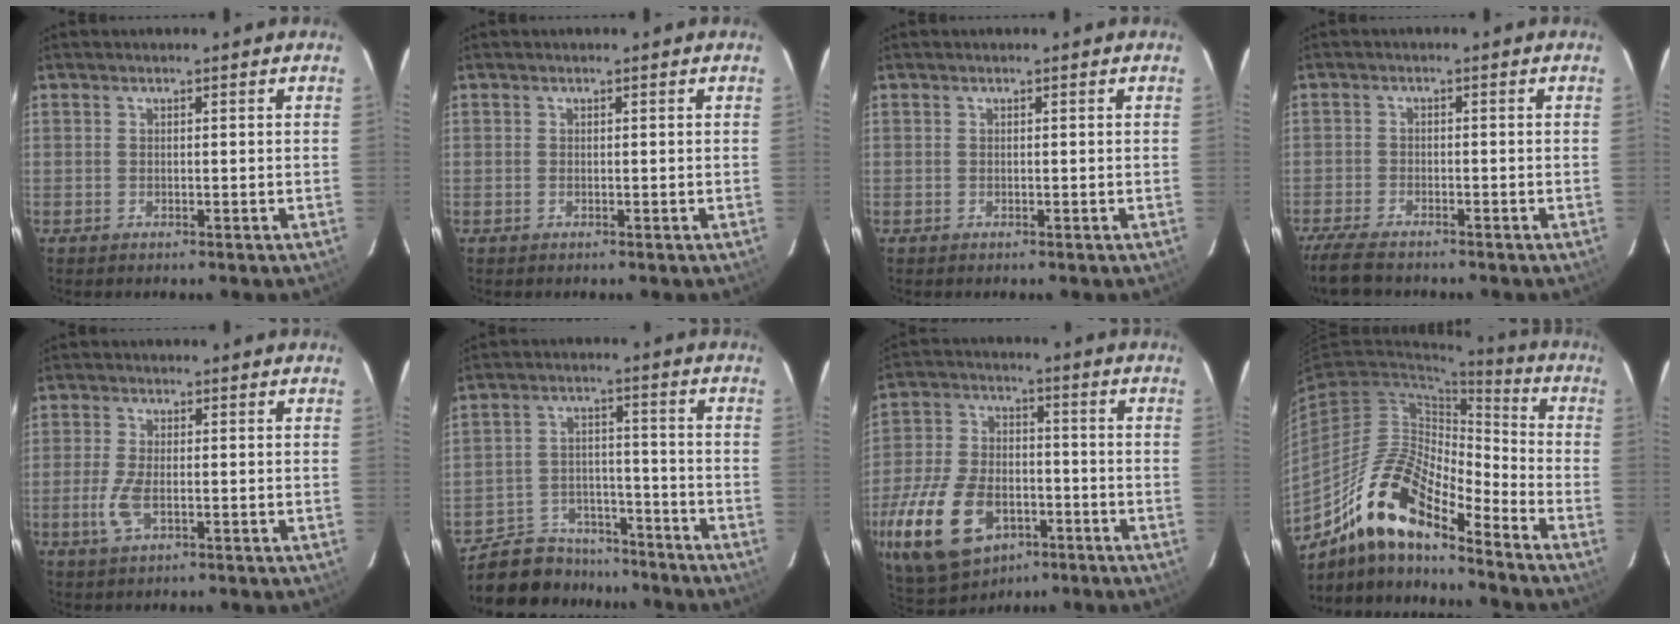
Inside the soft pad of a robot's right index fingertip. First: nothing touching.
{"total": 0.0}
{"total": 0.0}
{"total": 8.3, "force": [-7.0, 2.3, 3.8], "torque": [-0.108, -0.030, -0.130]}
{"total": 5.2, "force": [-1.5, 2.2, 4.5], "torque": [-0.104, -0.005, -0.030]}
{"total": 15.0, "force": [-12.8, 6.8, 3.7], "torque": [-0.103, 0.027, -0.185]}
{"total": 23.0, "force": [-10.5, 14.1, 14.9], "torque": [-0.357, -0.022, -0.168]}
{"total": 16.7, "force": [-11.9, 4.8, 10.7], "torque": [-0.192, 0.003, -0.232]}